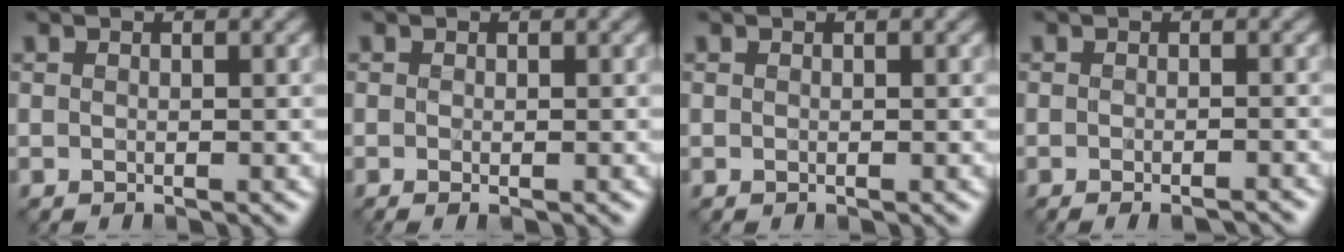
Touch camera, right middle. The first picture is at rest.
{"total": 0.6, "force": [-0.3, 0.1, 0.5], "torque": [-0.013, -0.005, -0.005]}
{"total": 0.0}
{"total": 2.0, "force": [-1.5, 0.2, 1.4], "torque": [-0.019, -0.007, -0.016]}